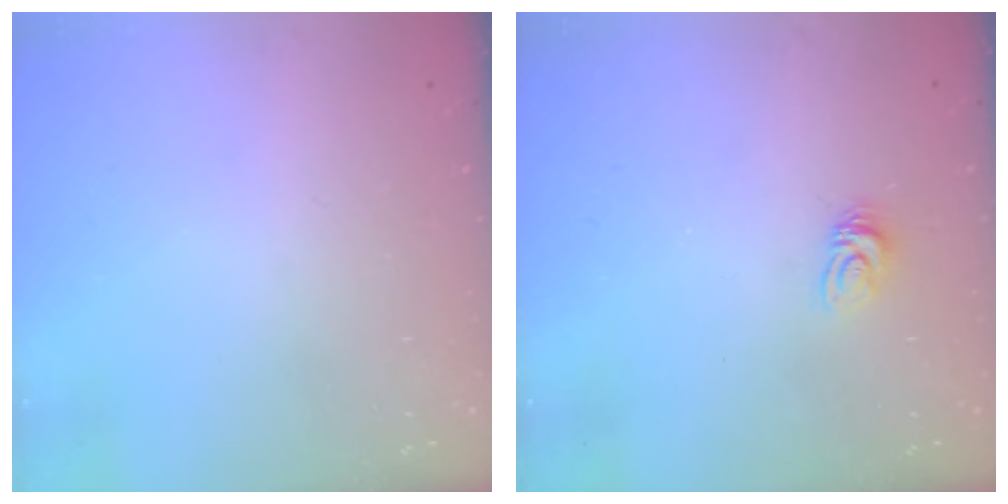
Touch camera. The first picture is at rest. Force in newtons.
{"total": 4.5, "press": 4.5, "slide": 0.2}